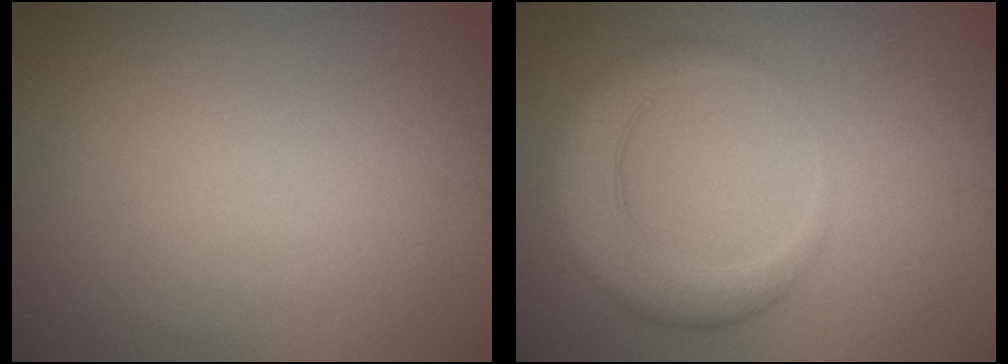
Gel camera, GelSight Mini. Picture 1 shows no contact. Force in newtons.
{"total": 4.6, "press": 4.6, "slide": 0.2}